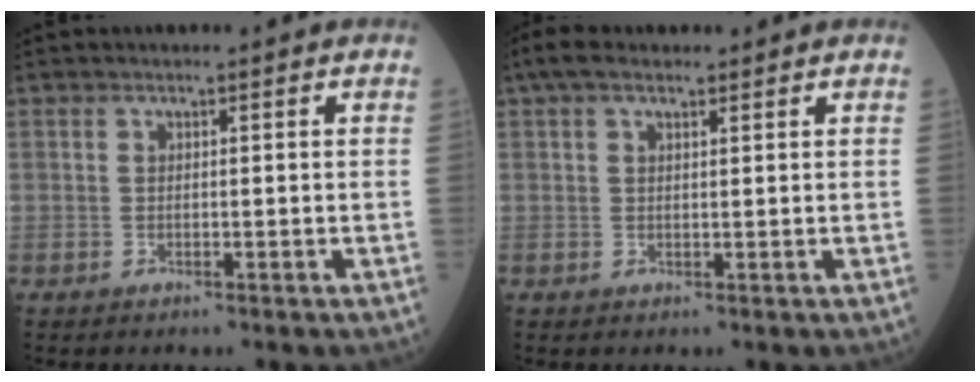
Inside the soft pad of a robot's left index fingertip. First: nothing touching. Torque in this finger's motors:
{"motor_torque": [0.24, -0.48, 0.18, 0.05]}